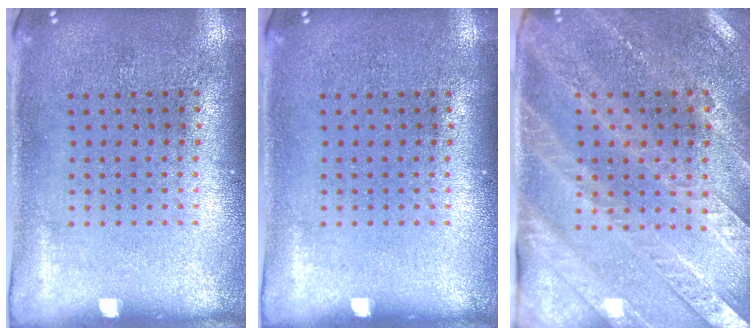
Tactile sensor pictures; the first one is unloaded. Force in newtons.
{"total": 0.0}
{"total": 2.9, "press": 2.7, "slide": 1.1}